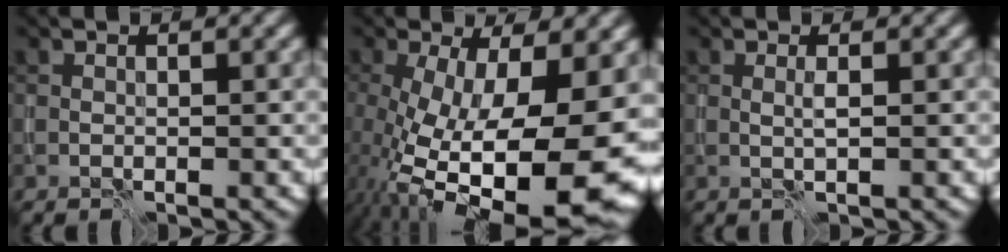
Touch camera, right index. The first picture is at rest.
{"total": 17.6, "force": [-4.1, 7.5, 15.4], "torque": [-0.244, -0.053, -0.047]}
{"total": 0.7, "force": [0.0, -0.3, 0.6], "torque": [-0.013, 0.002, -0.001]}